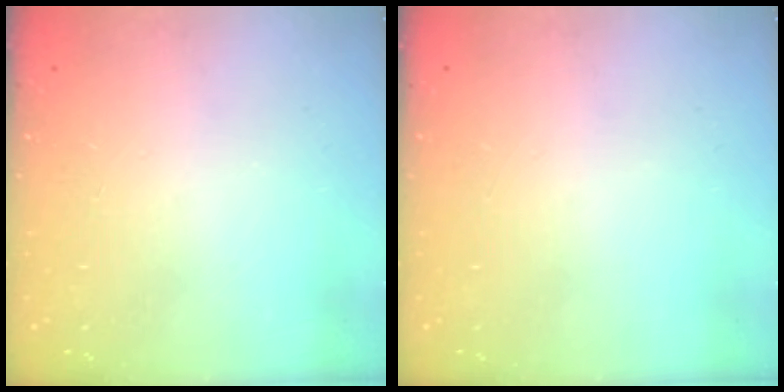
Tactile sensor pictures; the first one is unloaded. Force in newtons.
{"total": 0.0}